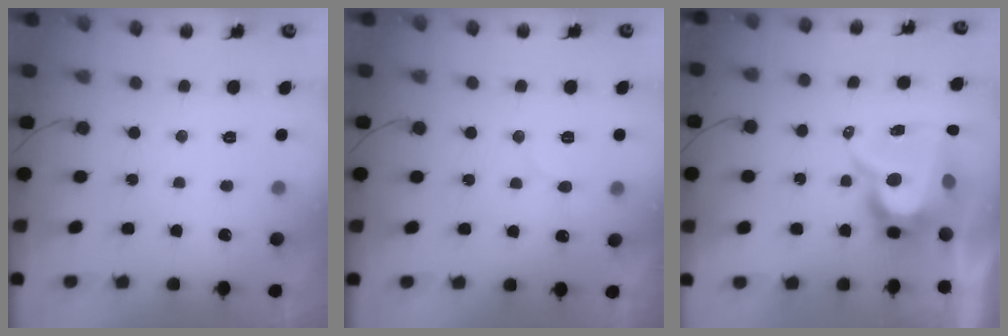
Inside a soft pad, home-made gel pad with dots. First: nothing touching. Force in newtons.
{"total": 5.3, "press": 5.3, "slide": 0.5}
{"total": 11.8, "press": 11.8, "slide": 1.0}